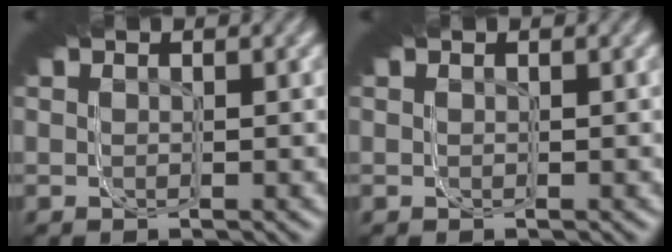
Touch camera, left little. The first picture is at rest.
{"total": 0.0}